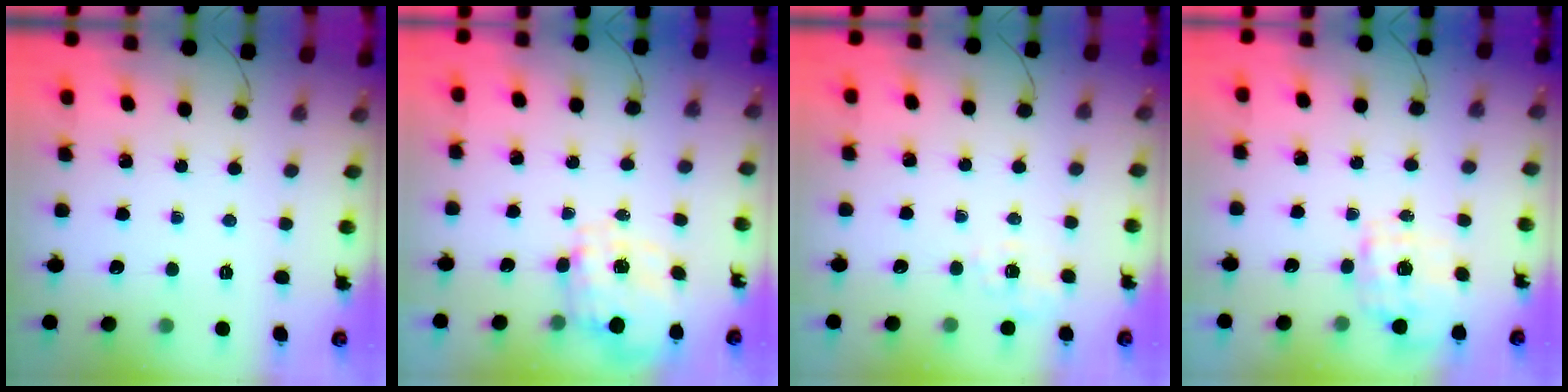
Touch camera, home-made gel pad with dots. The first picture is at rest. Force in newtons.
{"total": 2.9, "press": 2.7, "slide": 1.1}
{"total": 1.8, "press": 0.4, "slide": 1.7}
{"total": 1.8, "press": 1.7, "slide": 0.6}